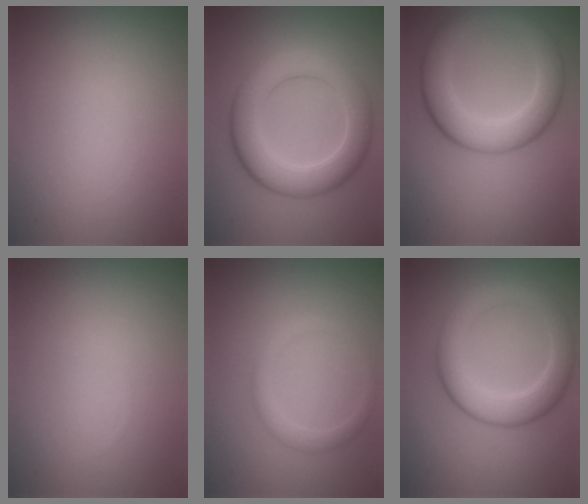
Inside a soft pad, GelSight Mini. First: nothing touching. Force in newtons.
{"total": 6.6, "press": 6.6, "slide": 0.4}
{"total": 6.6, "press": 6.6, "slide": 0.2}
{"total": 0.0}
{"total": 1.7, "press": 1.7, "slide": 0.1}
{"total": 5.5, "press": 5.4, "slide": 0.3}